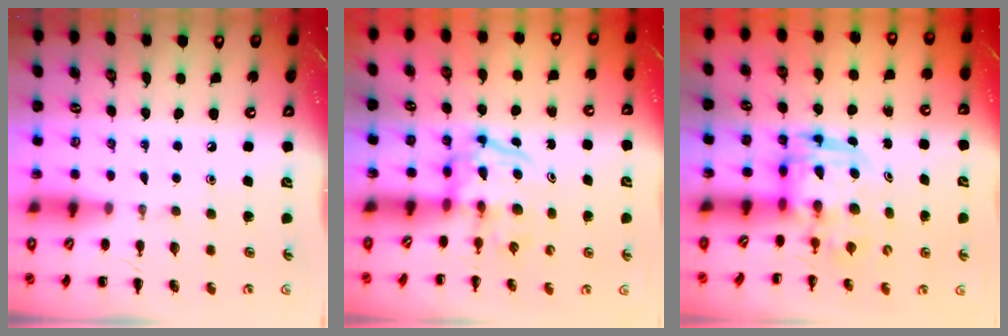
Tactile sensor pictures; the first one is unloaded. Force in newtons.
{"total": 3.7, "press": 3.7, "slide": 0.5}
{"total": 3.7, "press": 3.6, "slide": 0.7}